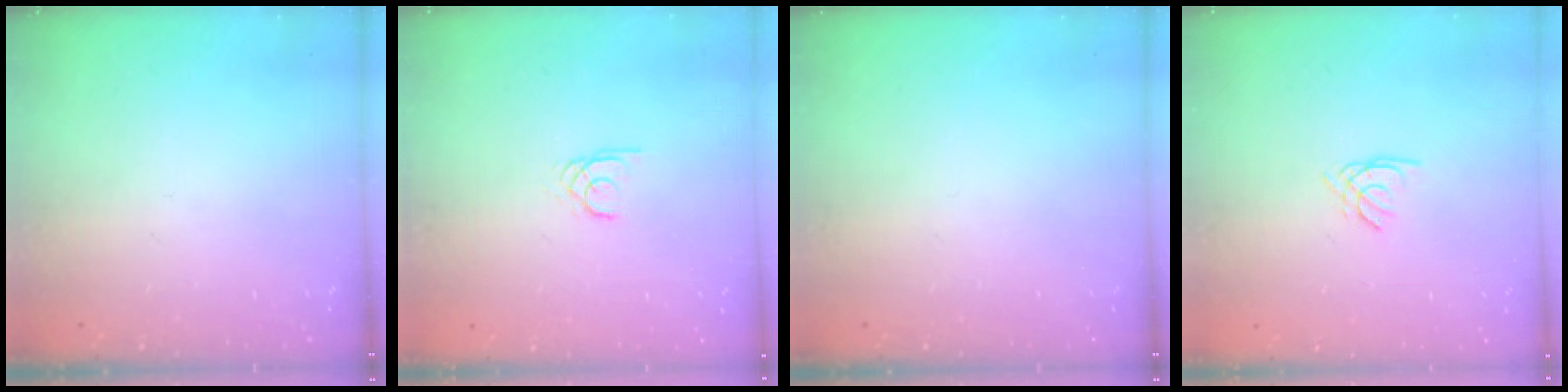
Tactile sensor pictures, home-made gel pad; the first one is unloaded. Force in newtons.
{"total": 1.5, "press": 1.5, "slide": 0.1}
{"total": 0.0}
{"total": 1.2, "press": 1.1, "slide": 0.3}